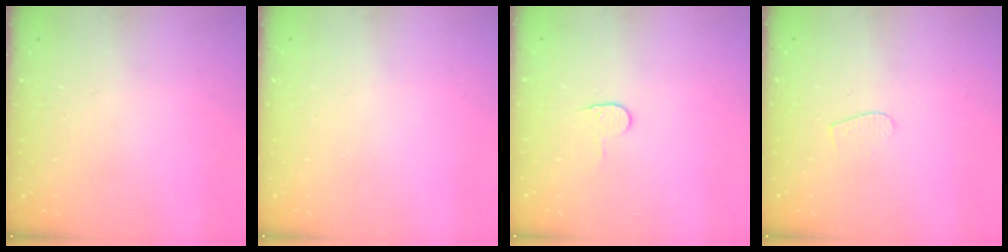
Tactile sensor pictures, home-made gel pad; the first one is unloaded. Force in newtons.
{"total": 0.0}
{"total": 3.8, "press": 3.7, "slide": 0.4}
{"total": 3.7, "press": 3.7, "slide": 0.3}